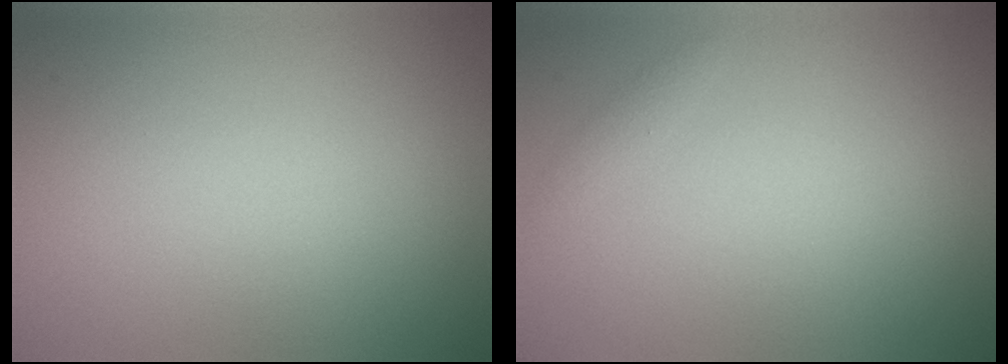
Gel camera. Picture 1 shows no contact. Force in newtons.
{"total": 0.6, "press": 0.6, "slide": 0.0}